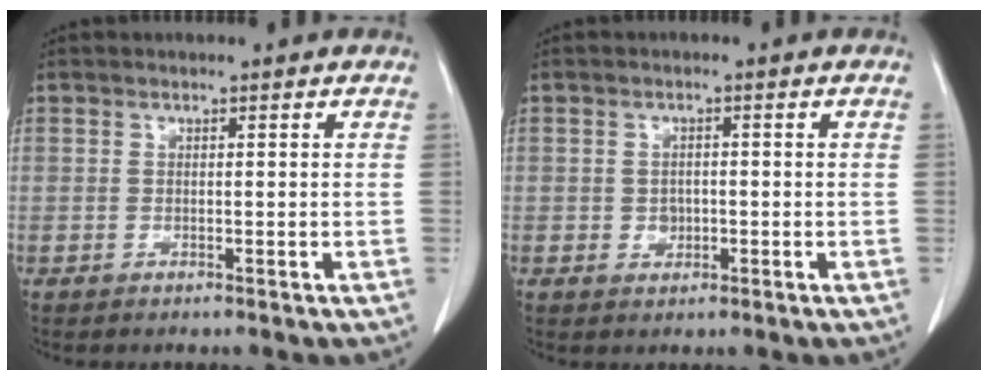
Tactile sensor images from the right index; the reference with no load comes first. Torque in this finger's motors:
{"motor_torque": [0.20, 0.06, 0.02, 0.01]}